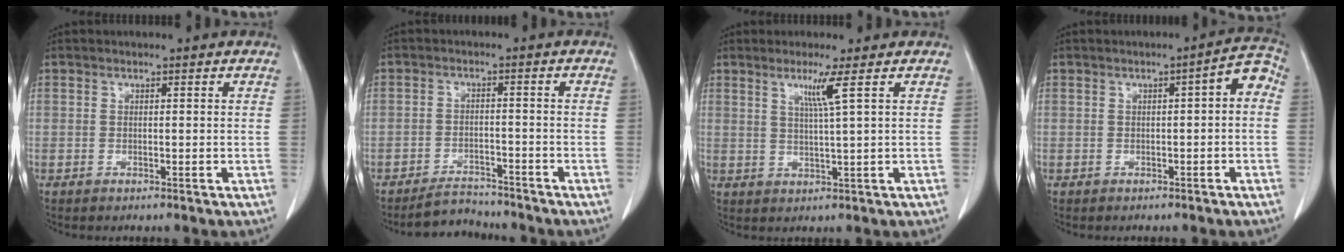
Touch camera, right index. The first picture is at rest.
{"total": 4.3, "force": [-4.2, 0.9, -0.1], "torque": [-0.003, -0.005, -0.069]}
{"total": 3.9, "force": [1.8, -1.5, 3.2], "torque": [-0.065, -0.009, 0.039]}
{"total": 3.8, "force": [-0.1, 0.7, 3.7], "torque": [-0.040, 0.019, -0.006]}